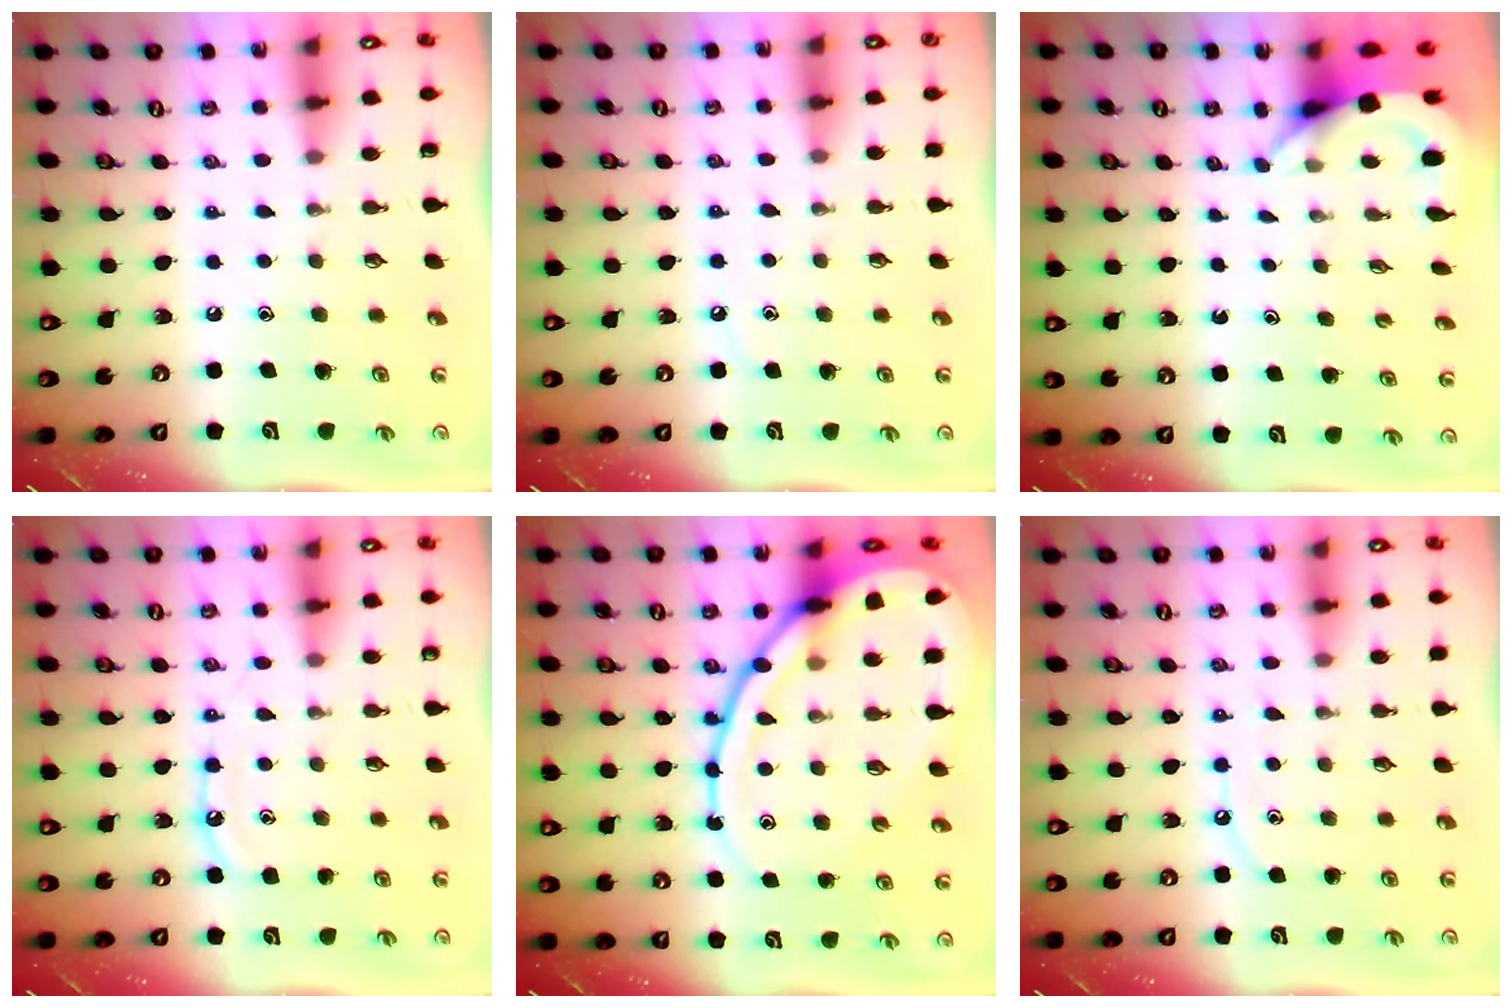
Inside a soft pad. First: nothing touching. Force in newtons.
{"total": 3.6, "press": 3.5, "slide": 0.5}
{"total": 3.9, "press": 3.9, "slide": 0.2}
{"total": 8.3, "press": 8.2, "slide": 0.8}
{"total": 20.4, "press": 20.3, "slide": 2.1}
{"total": 6.5, "press": 6.5, "slide": 0.8}